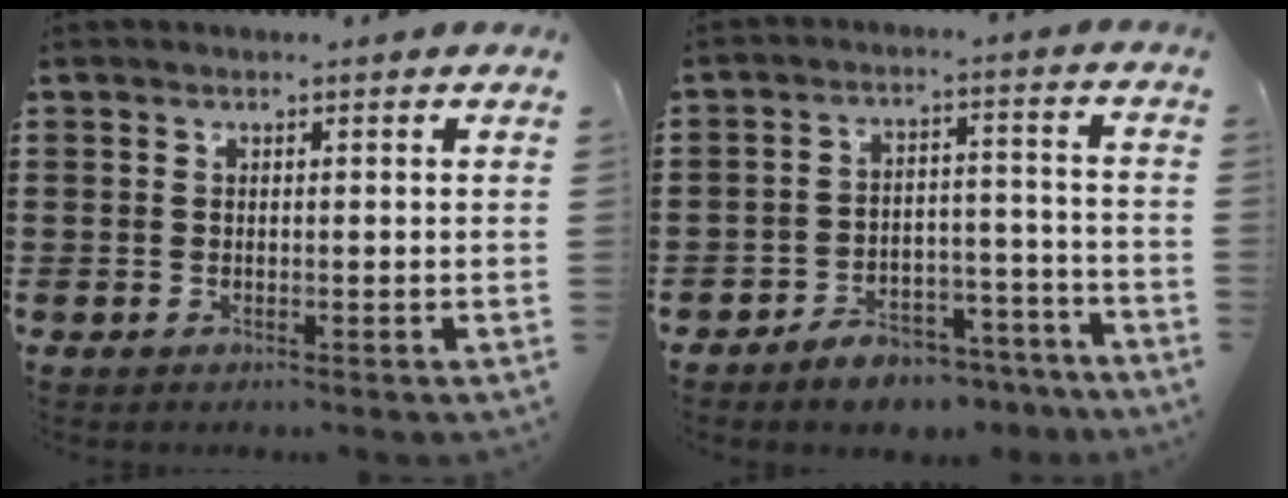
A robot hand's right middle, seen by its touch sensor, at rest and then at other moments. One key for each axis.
{"total": 5.4, "fx": -5.1, "fy": 1.4, "fz": 1.0, "tx": -0.015, "ty": 0.019, "tz": -0.101}